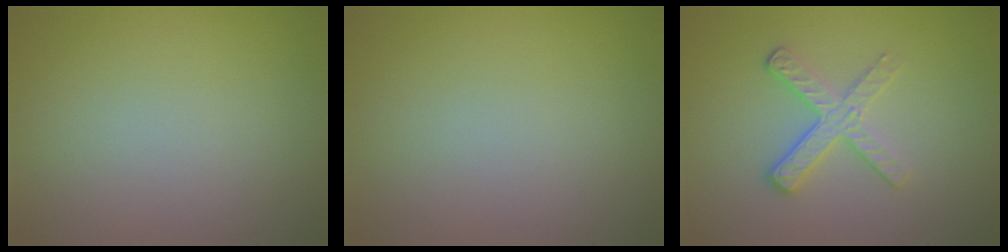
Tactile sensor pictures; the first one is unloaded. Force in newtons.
{"total": 0.0}
{"total": 3.3, "press": 2.6, "slide": 2.0}